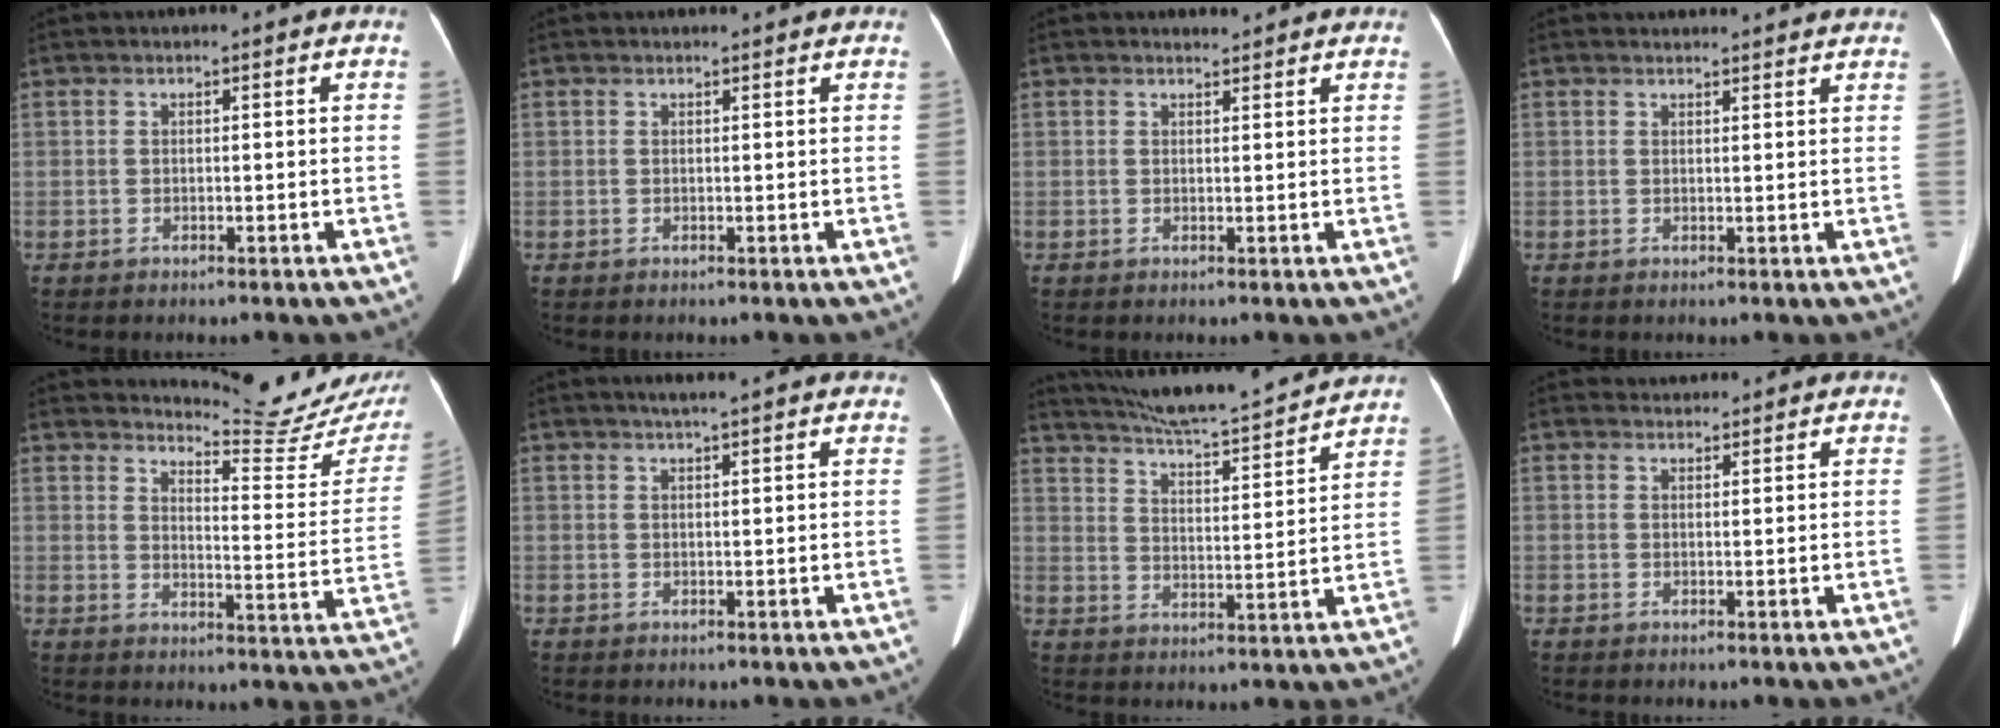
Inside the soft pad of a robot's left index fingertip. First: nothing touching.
{"total": 2.8, "force": [2.7, 0.2, 0.7], "torque": [-0.011, 0.016, 0.032]}
{"total": 2.2, "force": [2.1, 0.5, 0.1], "torque": [-0.009, 0.009, 0.026]}
{"total": 8.8, "force": [8.5, 1.0, 1.9], "torque": [-0.013, 0.021, 0.082]}
{"total": 14.9, "force": [14.7, -0.7, 2.5], "torque": [-0.034, -0.110, 0.170]}
{"total": 9.3, "force": [8.2, 0.8, 4.5], "torque": [-0.058, 0.025, 0.090]}
{"total": 19.0, "force": [17.6, 0.6, 7.0], "torque": [-0.120, -0.010, 0.252]}
{"total": 4.1, "force": [4.0, 0.8, 0.1], "torque": [-0.006, 0.023, 0.048]}